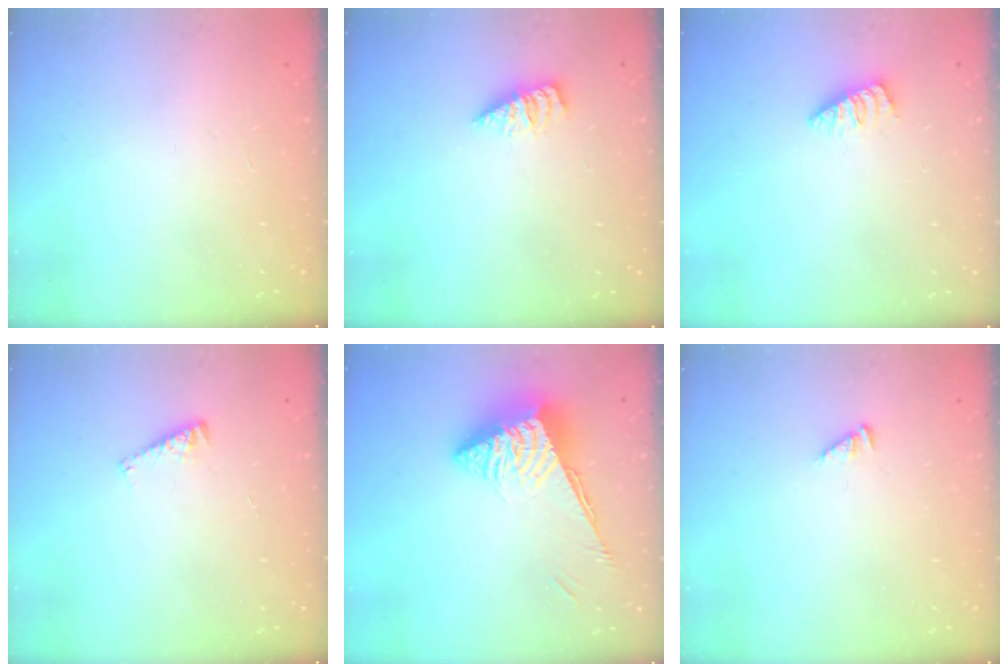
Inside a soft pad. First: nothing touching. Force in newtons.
{"total": 2.1, "press": 2.0, "slide": 0.3}
{"total": 1.0, "press": 1.0, "slide": 0.2}
{"total": 4.6, "press": 4.6, "slide": 0.5}
{"total": 8.0, "press": 8.0, "slide": 0.6}
{"total": 2.5, "press": 2.5, "slide": 0.4}